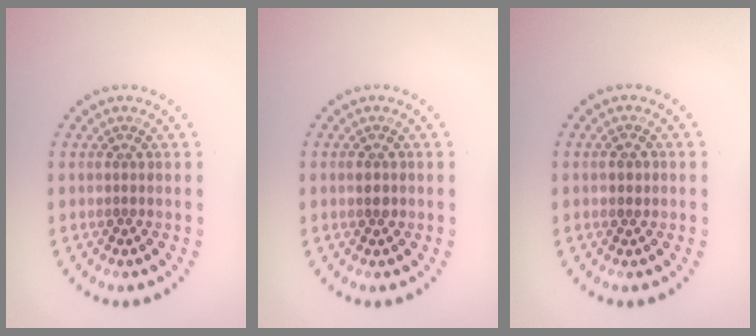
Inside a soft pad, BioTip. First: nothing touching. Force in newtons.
{"total": 1.0, "press": 1.0, "slide": 0.1}
{"total": 0.7, "press": 0.6, "slide": 0.2}